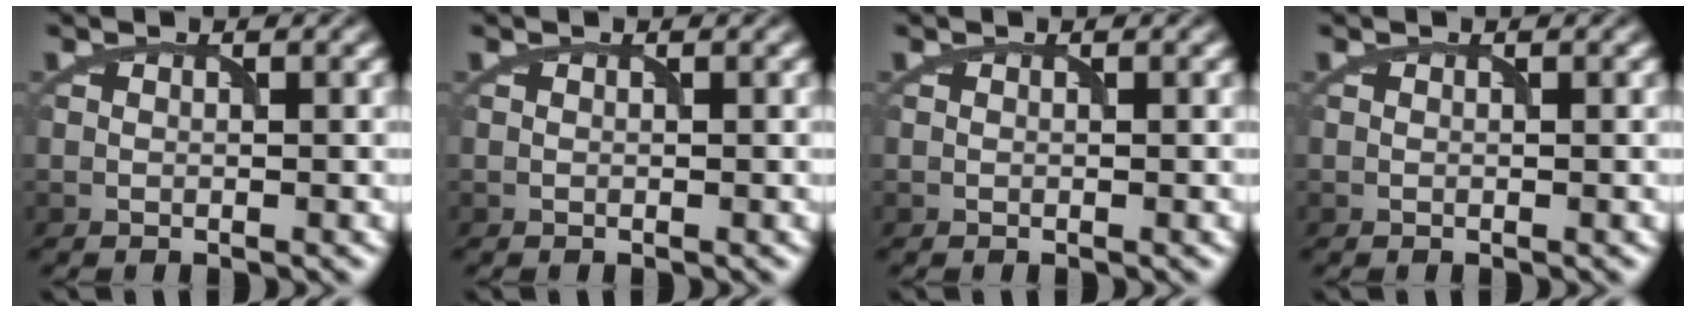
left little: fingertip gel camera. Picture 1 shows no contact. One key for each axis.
{"total": 0.0}
{"total": 0.0}
{"total": 0.0}